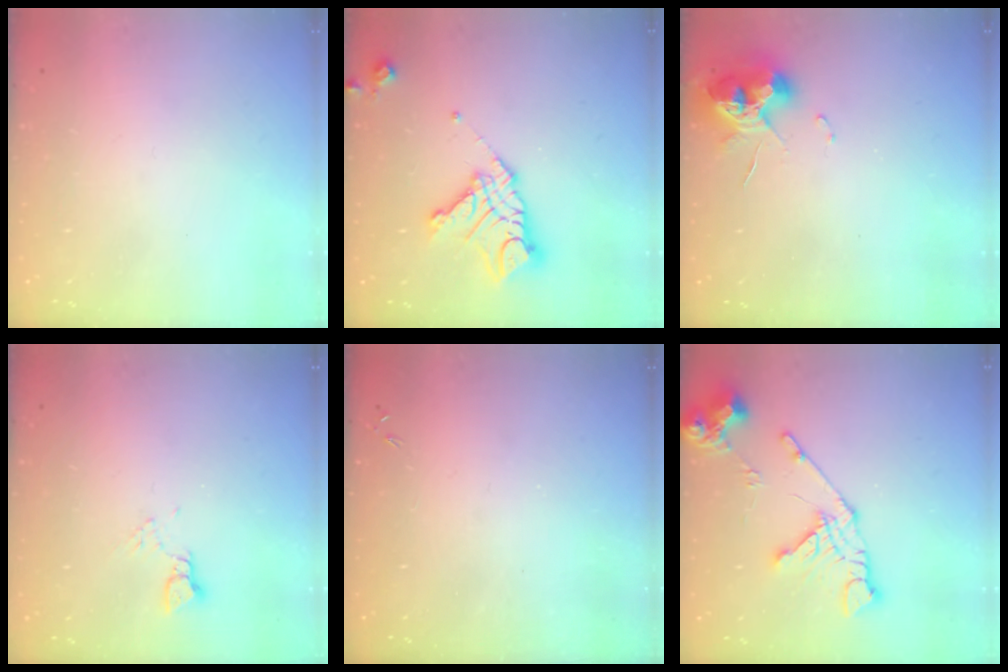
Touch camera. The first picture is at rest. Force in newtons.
{"total": 13.9, "press": 13.9, "slide": 1.1}
{"total": 8.9, "press": 8.8, "slide": 1.1}
{"total": 2.5, "press": 2.5, "slide": 0.3}
{"total": 0.0}
{"total": 14.7, "press": 14.6, "slide": 1.8}